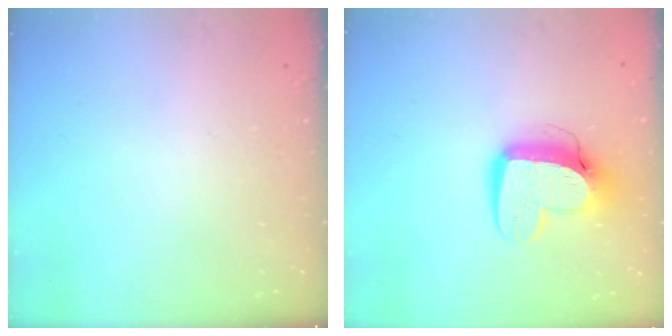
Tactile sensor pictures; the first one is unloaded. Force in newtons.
{"total": 12.4, "press": 12.3, "slide": 1.2}